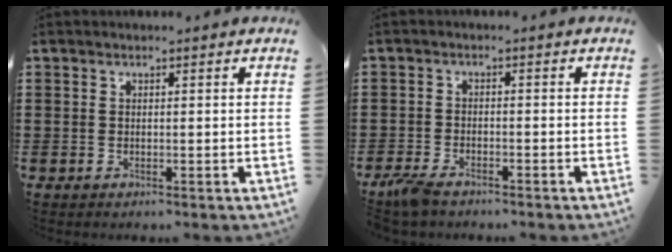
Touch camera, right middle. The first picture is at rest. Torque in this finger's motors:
{"motor_torque": [1.03, 0.07, 0.07, 0.11]}